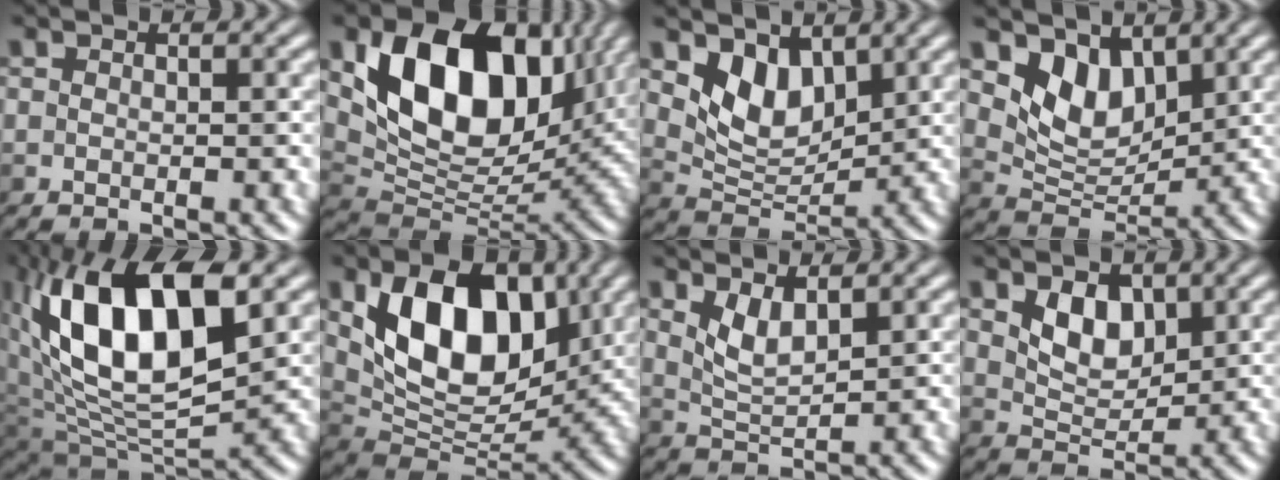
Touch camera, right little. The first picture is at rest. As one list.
[{"total": 12.3, "force": [4.6, 7.6, 8.6], "torque": [-0.144, 0.009, 0.081]}, {"total": 4.1, "force": [2.3, 2.4, 2.4], "torque": [-0.053, -0.012, 0.038]}, {"total": 4.5, "force": [2.6, 2.7, 2.5], "torque": [-0.056, -0.010, 0.044]}, {"total": 11.8, "force": [3.3, 5.9, 9.6], "torque": [-0.174, 0.006, 0.064]}, {"total": 10.1, "force": [2.8, 6.2, 7.5], "torque": [-0.123, -0.009, 0.050]}, {"total": 2.1, "force": [0.8, 0.8, 1.7], "torque": [-0.044, -0.004, 0.020]}, {"total": 2.9, "force": [1.0, 1.8, 1.9], "torque": [-0.044, -0.010, 0.015]}]